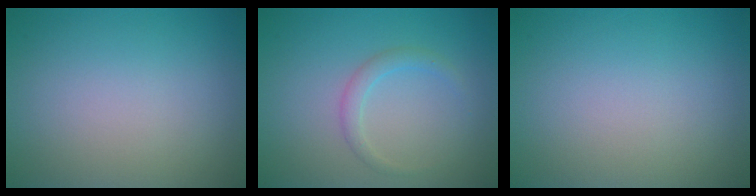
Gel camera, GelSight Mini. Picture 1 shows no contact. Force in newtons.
{"total": 1.5, "press": 1.5, "slide": 0.1}
{"total": 0.0}